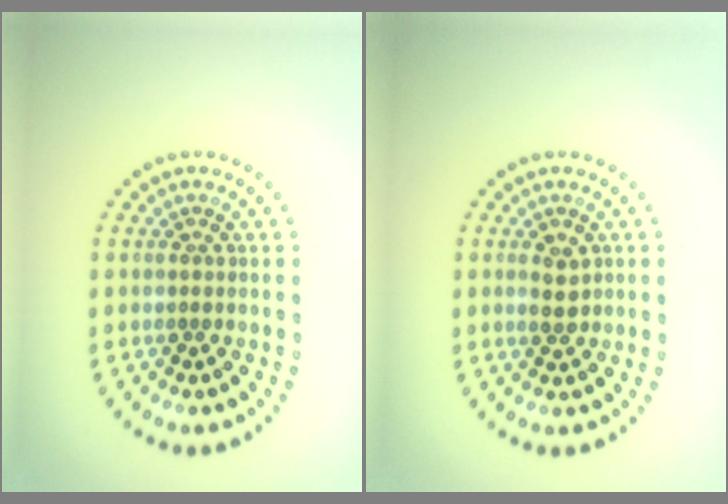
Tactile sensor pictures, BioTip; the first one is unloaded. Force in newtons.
{"total": 1.9, "press": 1.9, "slide": 0.1}